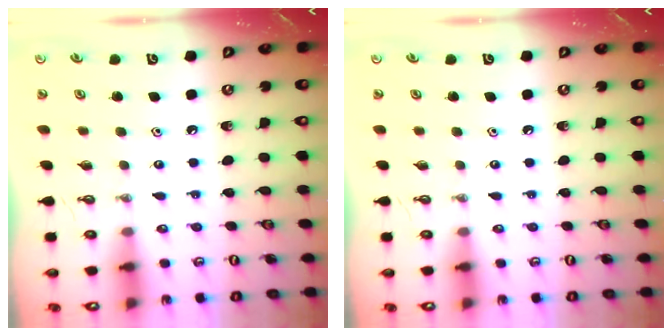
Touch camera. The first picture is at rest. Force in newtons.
{"total": 0.0}